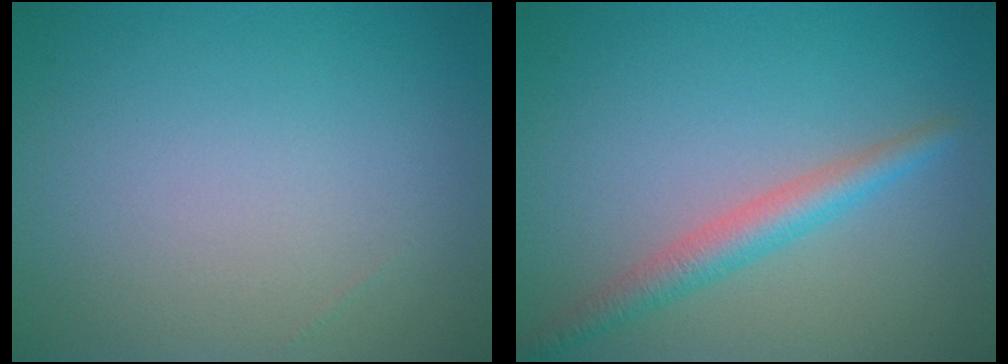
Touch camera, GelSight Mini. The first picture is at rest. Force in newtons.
{"total": 2.9, "press": 2.9, "slide": 0.2}